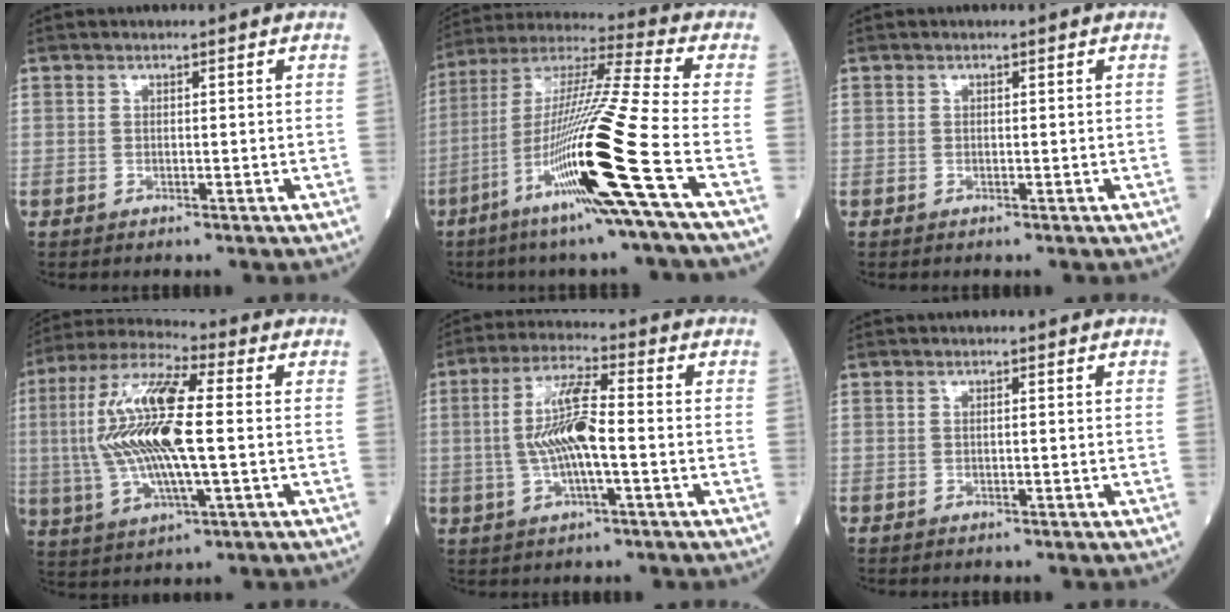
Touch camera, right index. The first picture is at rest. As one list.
[{"total": 21.7, "force": [-8.2, -2.0, 20.0], "torque": [-0.397, -0.034, -0.164]}, {"total": 0.0}, {"total": 16.7, "force": [-0.1, 3.2, 16.4], "torque": [-0.347, 0.011, -0.006]}, {"total": 9.2, "force": [-0.7, 1.6, 9.0], "torque": [-0.180, 0.007, -0.017]}, {"total": 0.0}]